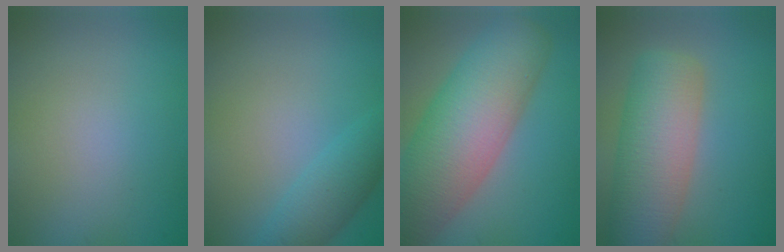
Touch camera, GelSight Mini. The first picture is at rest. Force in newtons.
{"total": 3.3, "press": 3.3, "slide": 0.1}
{"total": 11.9, "press": 11.9, "slide": 0.6}
{"total": 8.1, "press": 8.1, "slide": 0.6}